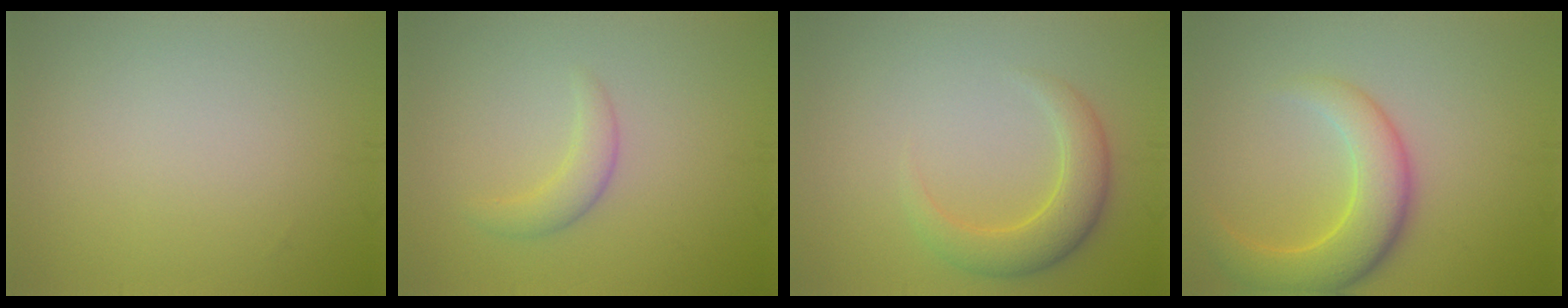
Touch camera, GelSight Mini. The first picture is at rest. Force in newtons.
{"total": 1.9, "press": 1.9, "slide": 0.1}
{"total": 3.9, "press": 3.9, "slide": 0.1}
{"total": 5.7, "press": 5.7, "slide": 0.3}